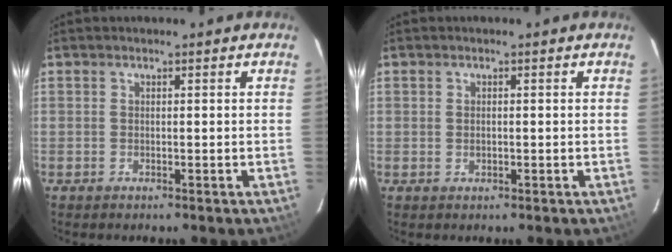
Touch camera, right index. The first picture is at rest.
{"total": 0.8, "force": [-0.1, 0.6, 0.5], "torque": [-0.009, 0.002, 0.000]}